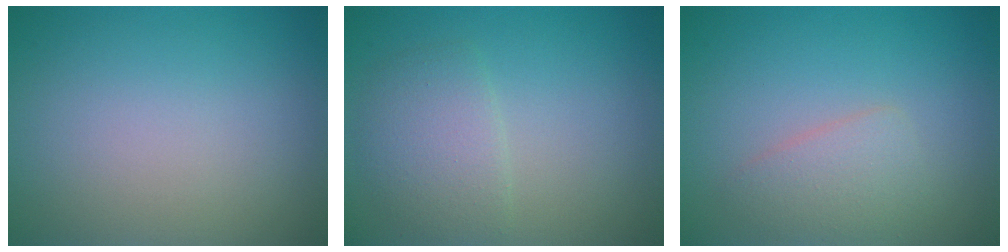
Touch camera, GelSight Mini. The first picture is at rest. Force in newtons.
{"total": 2.9, "press": 2.9, "slide": 0.1}
{"total": 2.3, "press": 2.3, "slide": 0.0}